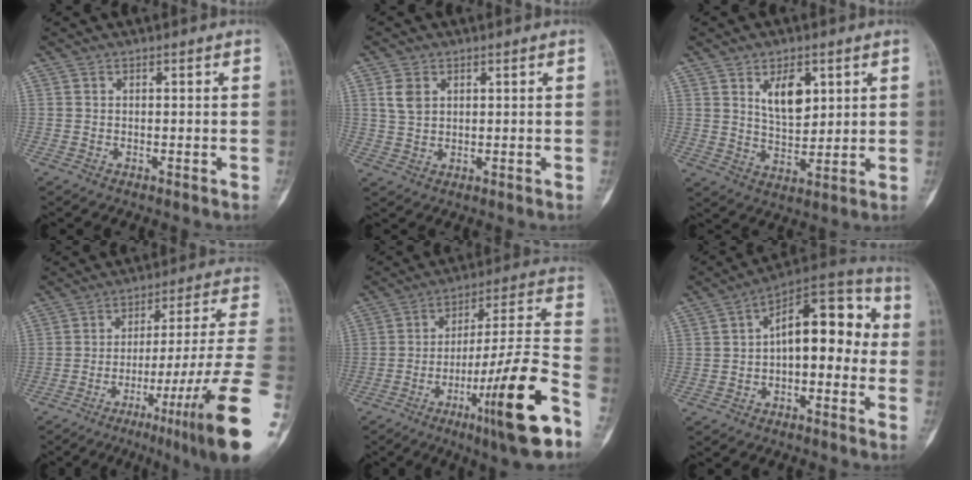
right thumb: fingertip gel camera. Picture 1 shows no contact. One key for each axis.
{"total": 3.9, "fx": 1.5, "fy": 2.7, "fz": 2.4, "tx": -0.037, "ty": -0.002, "tz": 0.033}
{"total": 8.0, "fx": 3.3, "fy": 4.3, "fz": 5.9, "tx": -0.079, "ty": -0.025, "tz": 0.064}
{"total": 23.3, "fx": -10.5, "fy": 1.6, "fz": 20.7, "tx": -0.254, "ty": 0.050, "tz": -0.153}
{"total": 21.9, "fx": -11.1, "fy": 2.0, "fz": 18.8, "tx": -0.293, "ty": 0.052, "tz": -0.172}
{"total": 14.2, "fx": -0.1, "fy": 7.5, "fz": 12.0, "tx": -0.137, "ty": 0.048, "tz": -0.019}